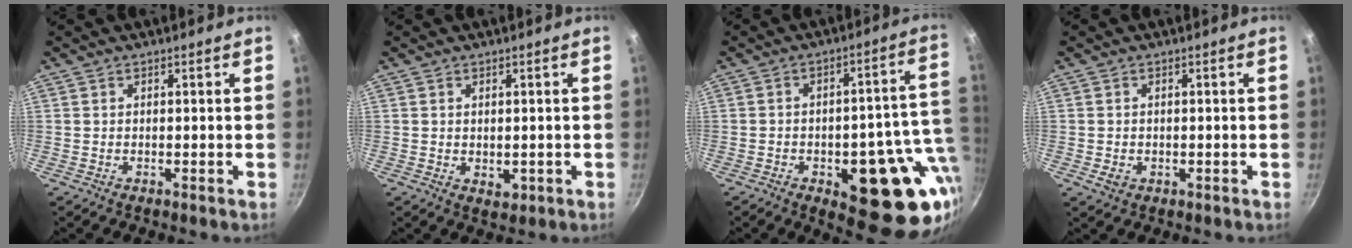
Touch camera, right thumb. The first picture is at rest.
{"total": 2.2, "force": [0.0, 1.6, 1.5], "torque": [-0.019, -0.005, 0.001]}
{"total": 20.7, "force": [-4.4, 9.0, 18.1], "torque": [-0.172, 0.006, -0.051]}
{"total": 2.3, "force": [-0.5, 1.8, 1.3], "torque": [-0.022, -0.001, -0.004]}